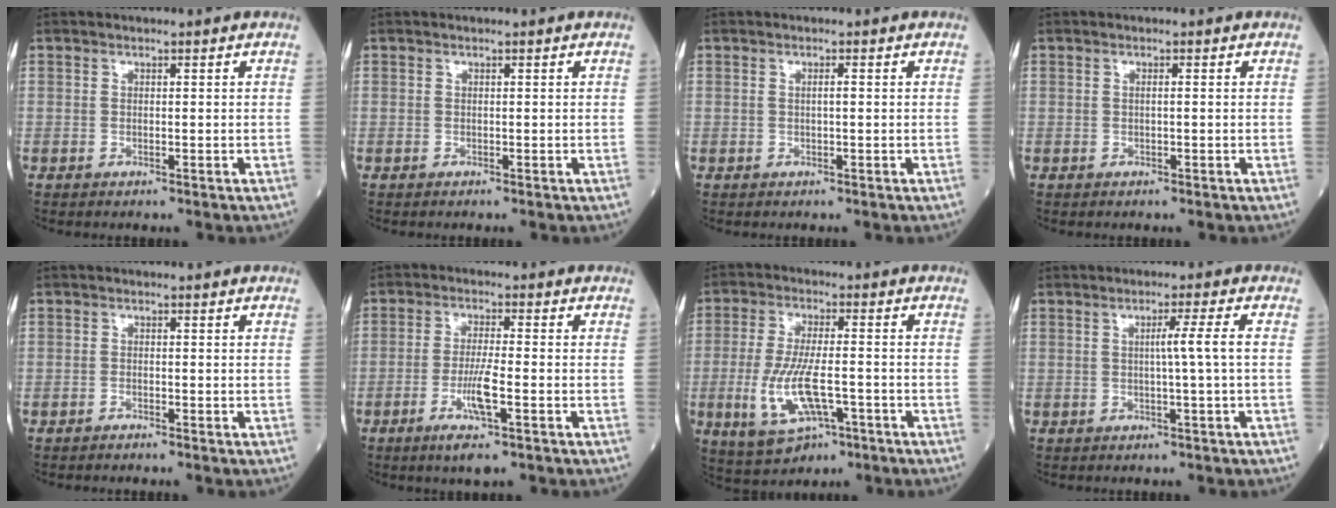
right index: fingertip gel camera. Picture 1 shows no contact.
{"total": 0.0}
{"total": 0.9, "force": [0.1, 0.1, 0.9], "torque": [-0.019, 0.002, 0.000]}
{"total": 0.6, "force": [0.0, 0.0, 0.6], "torque": [-0.011, 0.001, 0.000]}
{"total": 0.5, "force": [-0.5, 0.0, 0.1], "torque": [-0.007, -0.001, -0.012]}
{"total": 6.2, "force": [-2.6, 0.0, 5.6], "torque": [-0.110, -0.013, -0.049]}
{"total": 10.2, "force": [-3.4, 3.9, 8.7], "torque": [-0.185, -0.008, -0.053]}
{"total": 3.3, "force": [0.0, -1.2, 3.0], "torque": [-0.050, 0.002, 0.001]}